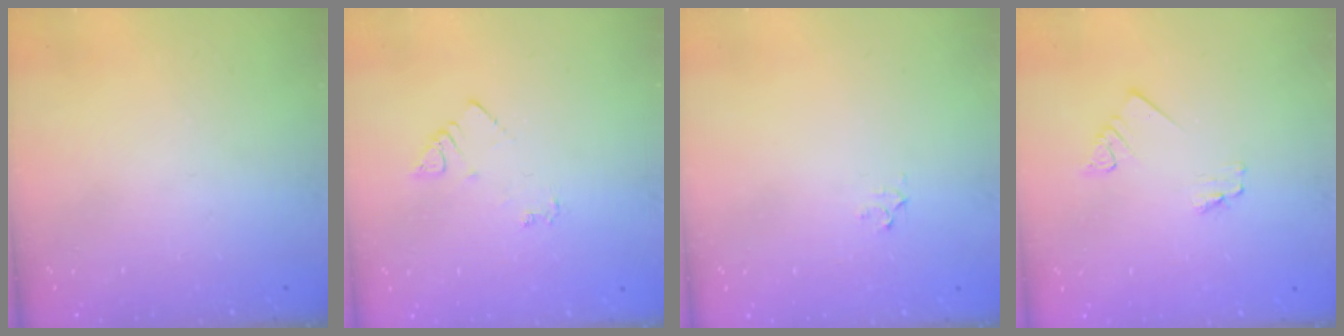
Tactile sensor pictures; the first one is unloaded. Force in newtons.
{"total": 4.2, "press": 4.1, "slide": 0.6}
{"total": 2.3, "press": 2.3, "slide": 0.2}
{"total": 1.6, "press": 1.6, "slide": 0.1}